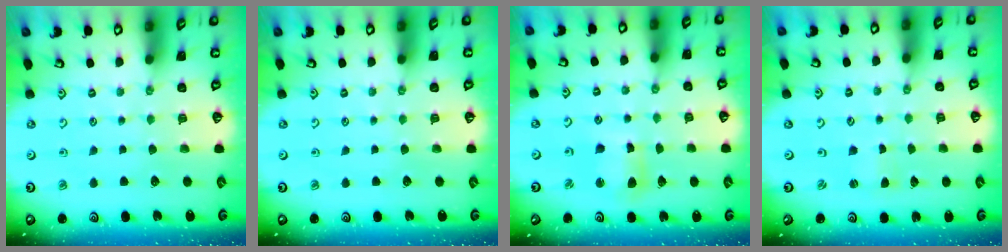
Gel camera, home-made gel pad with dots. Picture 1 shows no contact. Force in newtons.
{"total": 0.0}
{"total": 7.2, "press": 7.1, "slide": 1.2}
{"total": 1.1, "press": 1.0, "slide": 0.2}